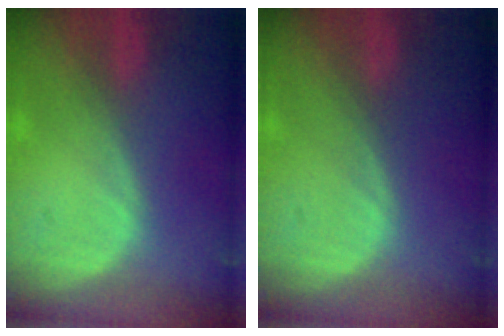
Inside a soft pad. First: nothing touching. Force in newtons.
{"total": 0.0}